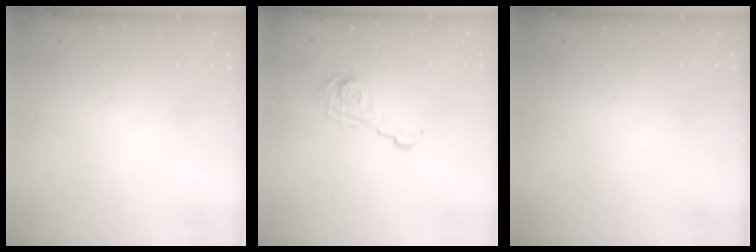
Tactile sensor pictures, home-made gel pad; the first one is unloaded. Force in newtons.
{"total": 10.4, "press": 10.4, "slide": 0.4}
{"total": 0.0}